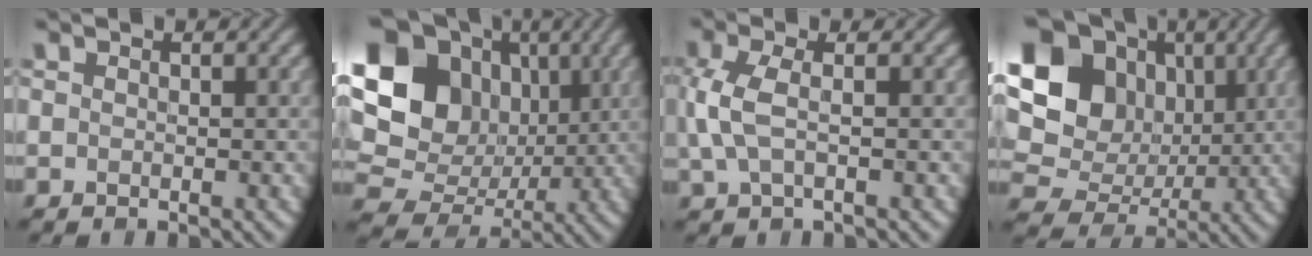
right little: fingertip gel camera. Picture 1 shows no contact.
{"total": 18.1, "force": [4.3, 15.1, 9.1], "torque": [-0.210, 0.041, 0.067]}
{"total": 3.5, "force": [-0.1, 1.4, 3.2], "torque": [-0.080, 0.002, -0.001]}
{"total": 15.8, "force": [3.9, 13.1, 7.9], "torque": [-0.184, 0.035, 0.066]}